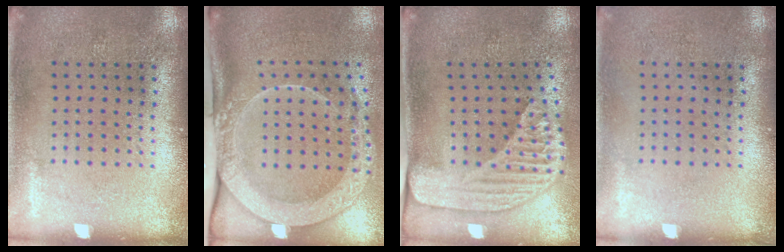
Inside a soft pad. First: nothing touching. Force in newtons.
{"total": 3.0, "press": 2.2, "slide": 2.1}
{"total": 2.3, "press": 1.7, "slide": 1.5}
{"total": 0.0}